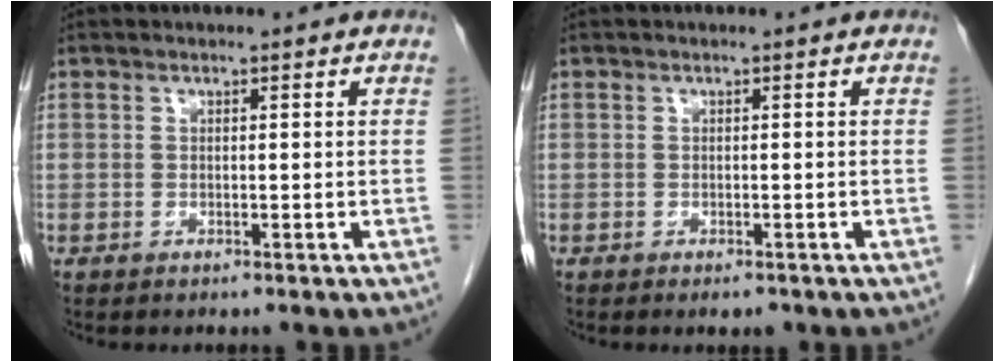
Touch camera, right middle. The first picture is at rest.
{"total": 1.2, "force": [-0.8, 0.4, 0.7], "torque": [-0.011, -0.002, -0.005]}